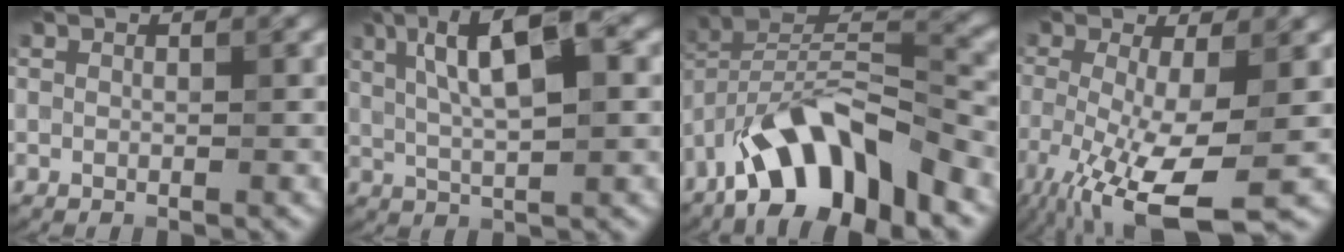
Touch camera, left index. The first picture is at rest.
{"total": 8.3, "force": [2.6, 2.2, 7.6], "torque": [-0.128, 0.015, 0.041]}
{"total": 10.4, "force": [-6.4, 3.4, 7.5], "torque": [-0.125, 0.018, -0.121]}
{"total": 9.5, "force": [-4.1, 2.5, 8.2], "torque": [-0.166, -0.029, -0.069]}